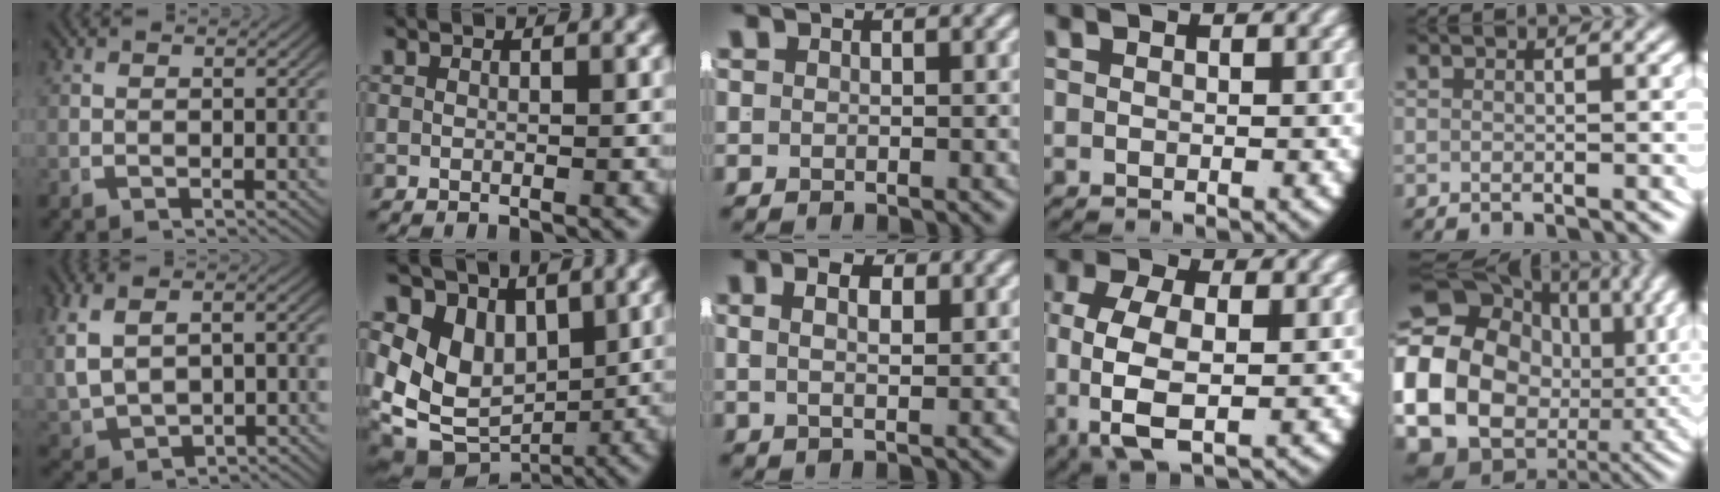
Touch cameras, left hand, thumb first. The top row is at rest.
{"thumb": {"total": 6.2, "force": [0.3, 4.4, 4.3], "torque": [-0.110, -0.019, 0.028]}, "index": {"total": 13.5, "force": [-0.9, 11.6, 6.9], "torque": [-0.171, -0.063, 0.001]}, "middle": {"total": 2.7, "force": [0.8, 0.7, 2.4], "torque": [-0.022, -0.004, 0.016]}, "ring": {"total": 7.1, "force": [-0.7, 4.3, 5.6], "torque": [-0.155, -0.037, 0.008]}, "little": {"total": 24.3, "force": [0.7, 19.7, 14.2], "torque": [-0.301, -0.044, 0.002]}}